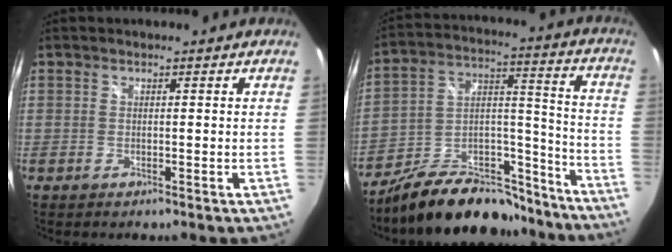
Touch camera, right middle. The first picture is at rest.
{"total": 19.7, "force": [-15.4, 8.2, 9.1], "torque": [-0.153, 0.055, -0.225]}